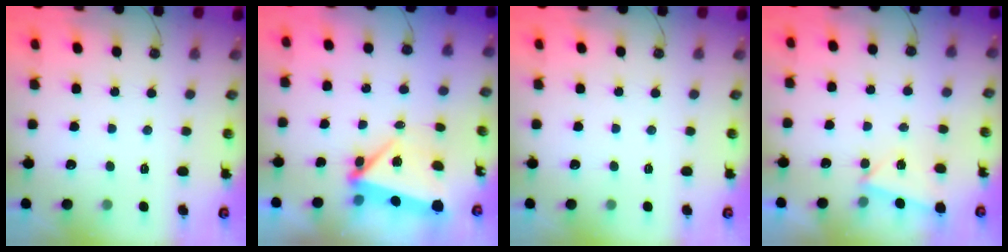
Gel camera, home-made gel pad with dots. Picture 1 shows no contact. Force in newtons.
{"total": 5.2, "press": 5.2, "slide": 0.2}
{"total": 0.0}
{"total": 1.7, "press": 0.9, "slide": 1.5}